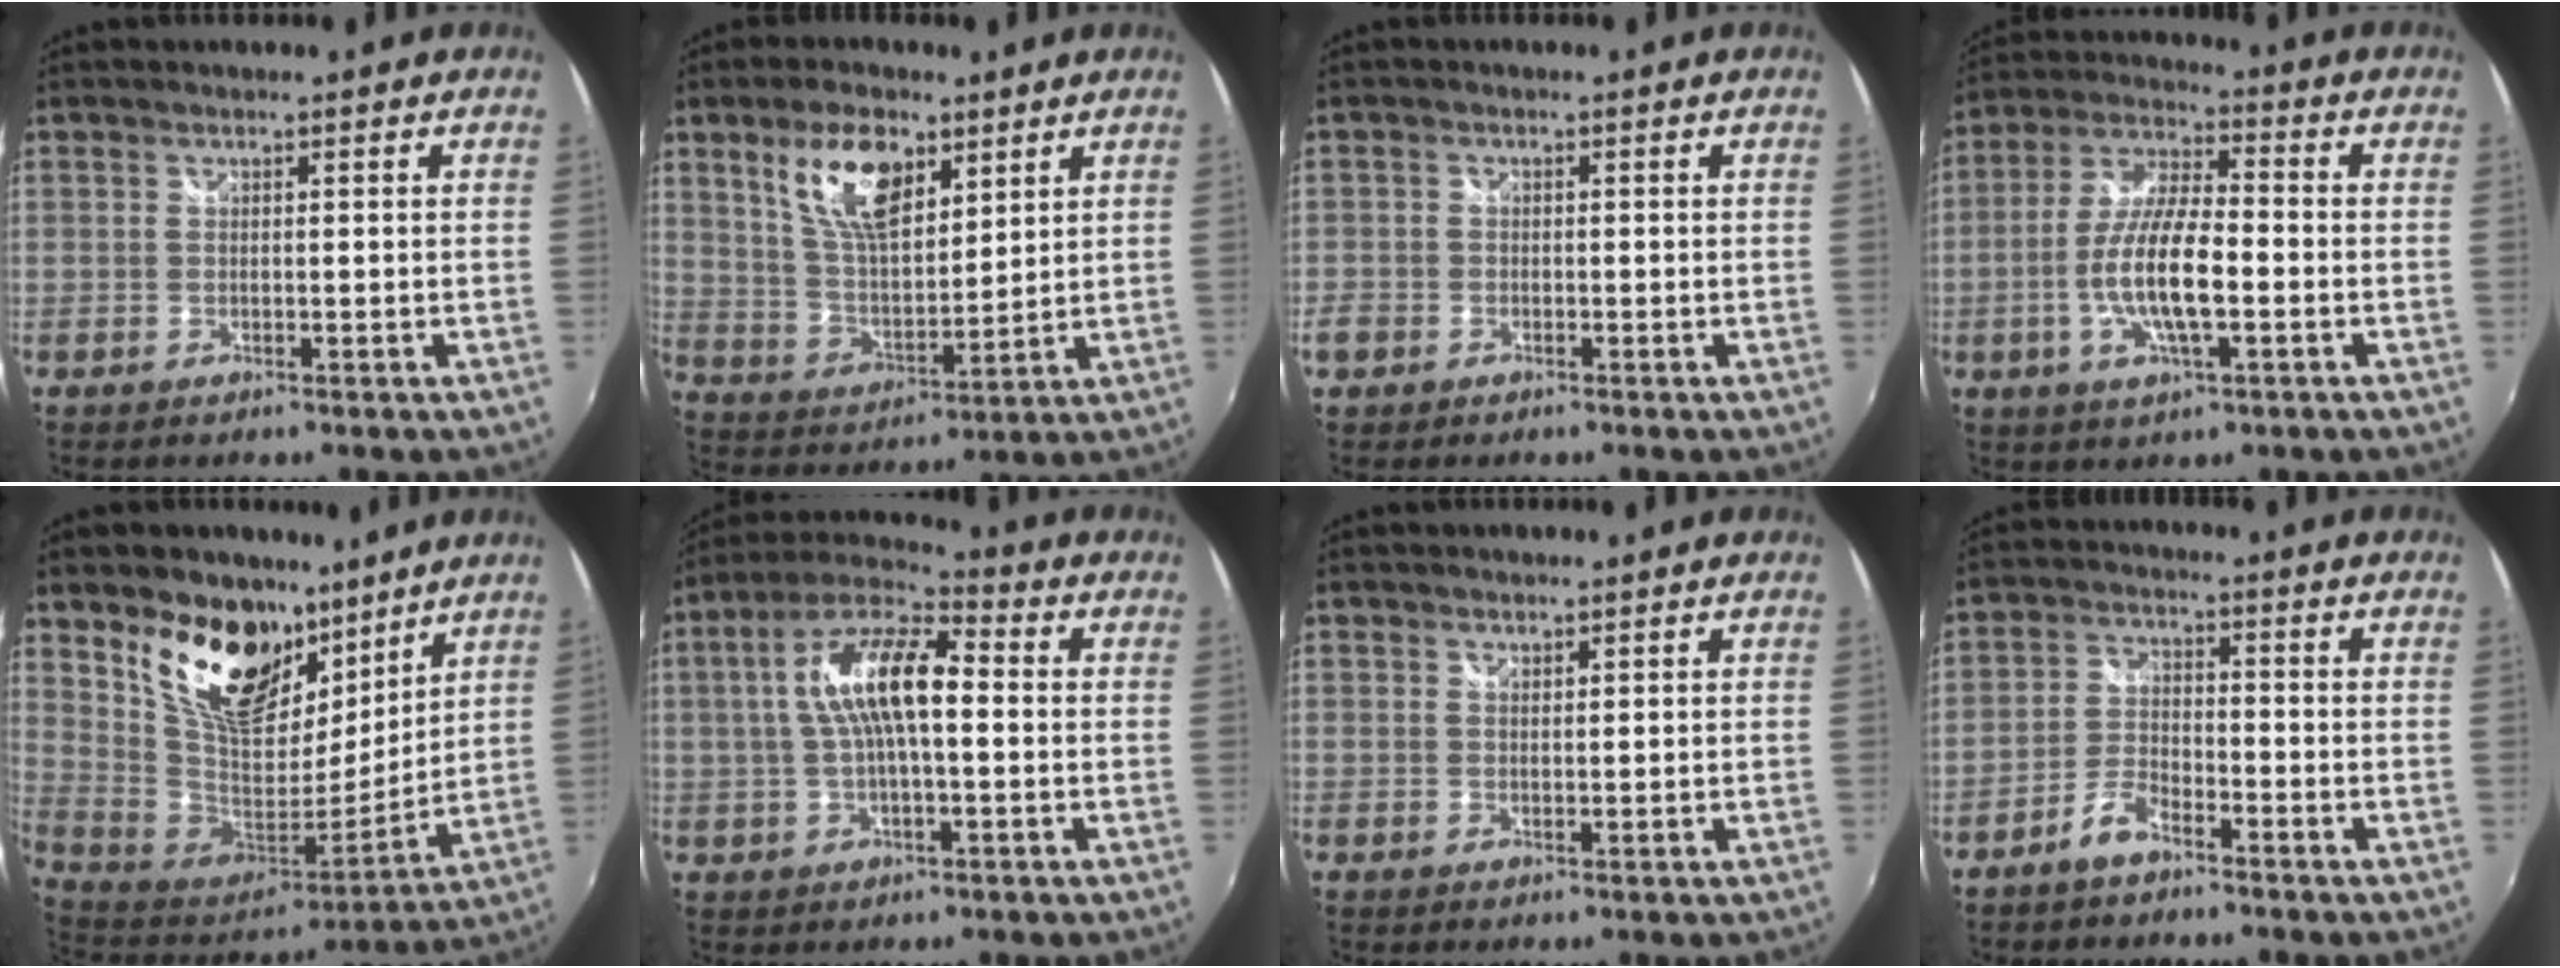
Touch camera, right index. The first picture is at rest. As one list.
[{"total": 12.5, "force": [6.6, 5.7, 8.9], "torque": [-0.163, 0.011, 0.133]}, {"total": 3.0, "force": [-1.5, 2.4, 0.9], "torque": [-0.022, 0.001, -0.028]}, {"total": 12.3, "force": [-3.1, 3.5, 11.3], "torque": [-0.231, -0.001, -0.059]}, {"total": 21.1, "force": [12.3, 11.8, 12.4], "torque": [-0.247, 0.006, 0.235]}, {"total": 12.8, "force": [0.8, 4.8, 11.9], "torque": [-0.225, 0.022, 0.008]}, {"total": 0.7, "force": [0.6, 0.3, 0.0], "torque": [0.001, 0.001, 0.012]}, {"total": 4.4, "force": [-3.5, 1.4, 2.3], "torque": [-0.060, 0.010, -0.070]}]